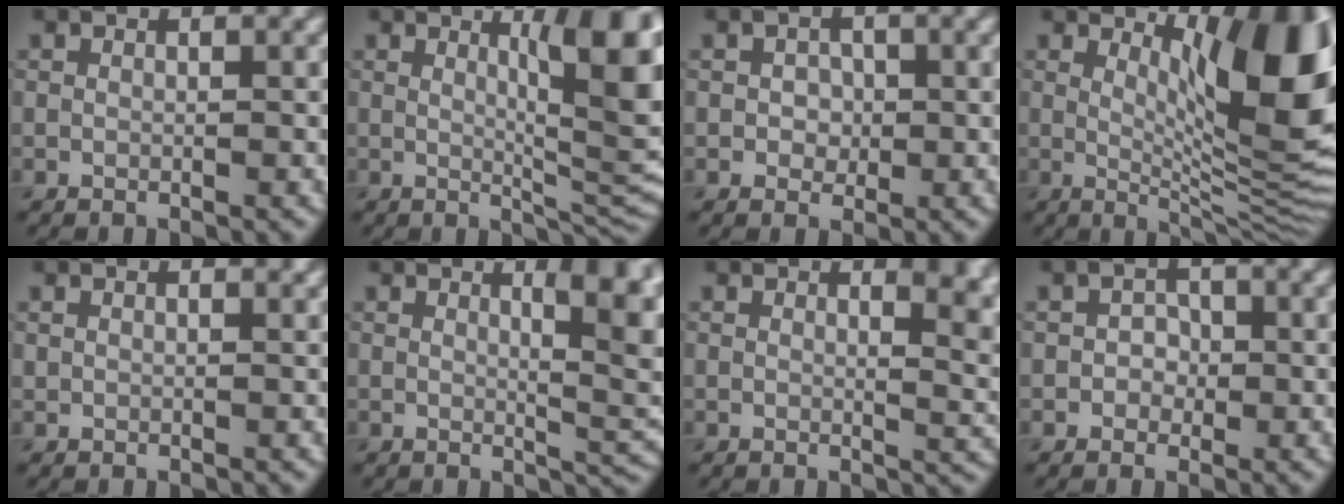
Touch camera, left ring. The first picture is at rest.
{"total": 9.2, "force": [2.6, 2.5, 8.4], "torque": [-0.097, -0.003, 0.042]}
{"total": 1.6, "force": [0.0, 1.3, 0.9], "torque": [-0.014, -0.002, -0.002]}
{"total": 12.3, "force": [3.3, 4.1, 11.1], "torque": [-0.128, -0.003, 0.051]}
{"total": 0.7, "force": [0.7, 0.2, 0.1], "torque": [-0.002, -0.001, 0.013]}
{"total": 6.5, "force": [2.0, 2.2, 5.7], "torque": [-0.050, -0.005, 0.030]}
{"total": 5.7, "force": [2.8, 2.6, 4.2], "torque": [-0.014, 0.002, 0.042]}
{"total": 1.5, "force": [-0.2, 1.3, 0.6], "torque": [0.002, 0.000, -0.010]}